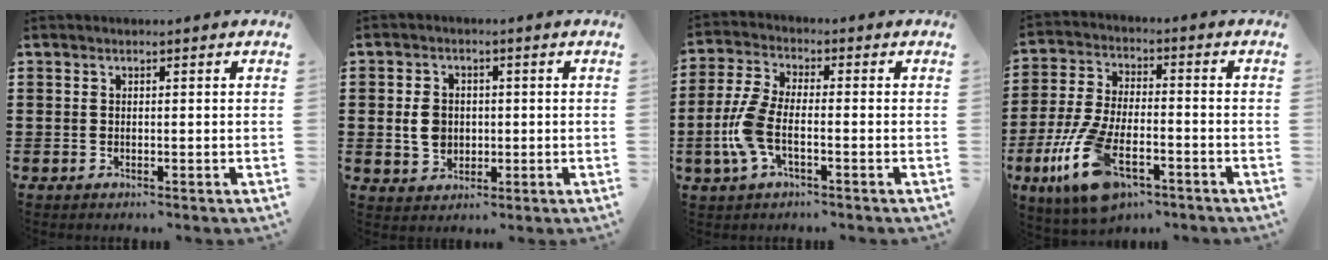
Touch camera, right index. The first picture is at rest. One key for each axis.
{"total": 4.7, "fx": -0.1, "fy": 3.8, "fz": 2.7, "tx": -0.068, "ty": 0.009, "tz": -0.005}
{"total": 7.1, "fx": -1.9, "fy": 3.1, "fz": 6.1, "tx": -0.156, "ty": -0.013, "tz": -0.042}
{"total": 13.0, "fx": -7.0, "fy": 5.2, "fz": 9.7, "tx": -0.218, "ty": 0.003, "tz": -0.130}